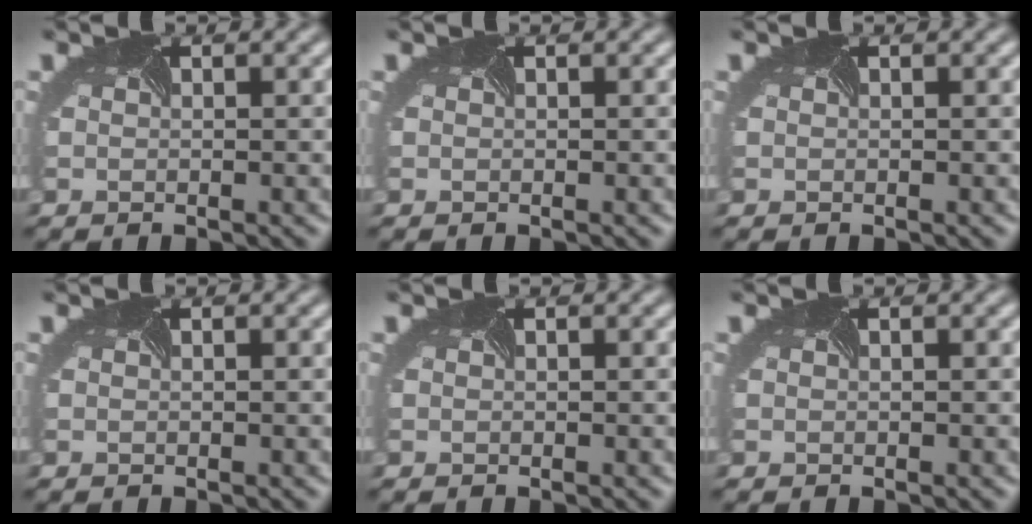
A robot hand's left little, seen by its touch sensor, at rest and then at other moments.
{"total": 0.0}
{"total": 0.0}
{"total": 0.0}
{"total": 0.0}
{"total": 0.0}